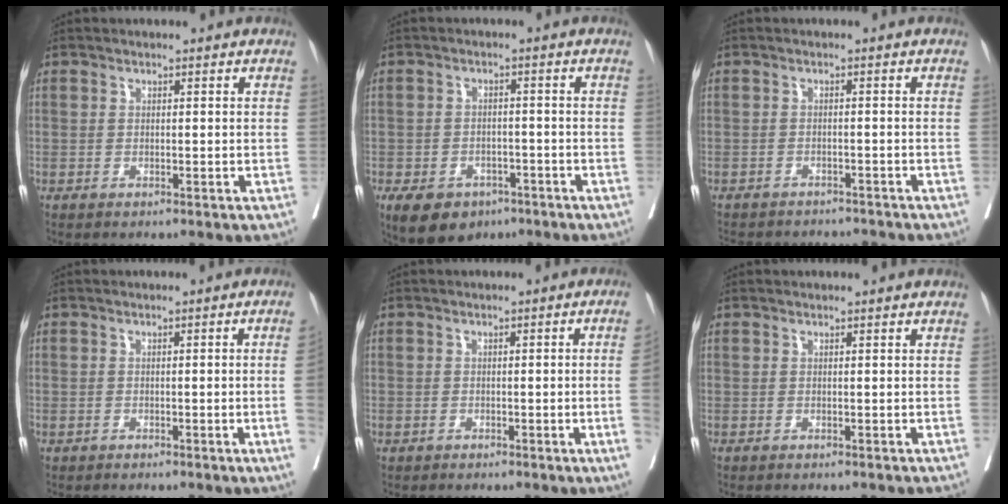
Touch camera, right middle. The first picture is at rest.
{"total": 8.8, "force": [-5.4, 5.8, 3.8], "torque": [-0.074, -0.001, -0.078]}
{"total": 10.3, "force": [-9.5, 3.1, 2.4], "torque": [-0.050, 0.005, -0.117]}
{"total": 2.7, "force": [-0.6, -0.3, 2.6], "torque": [-0.035, 0.004, -0.008]}
{"total": 3.5, "force": [-0.7, -0.1, 3.4], "torque": [-0.047, 0.006, -0.008]}
{"total": 0.0}